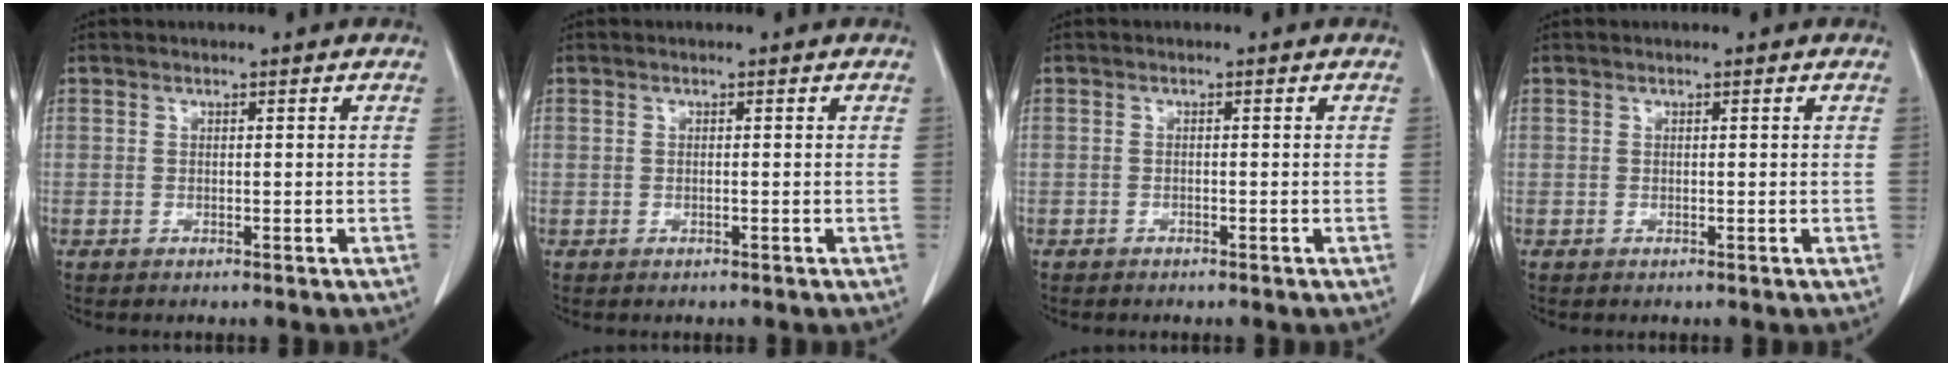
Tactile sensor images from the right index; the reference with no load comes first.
{"total": 0.0}
{"total": 0.0}
{"total": 0.0}